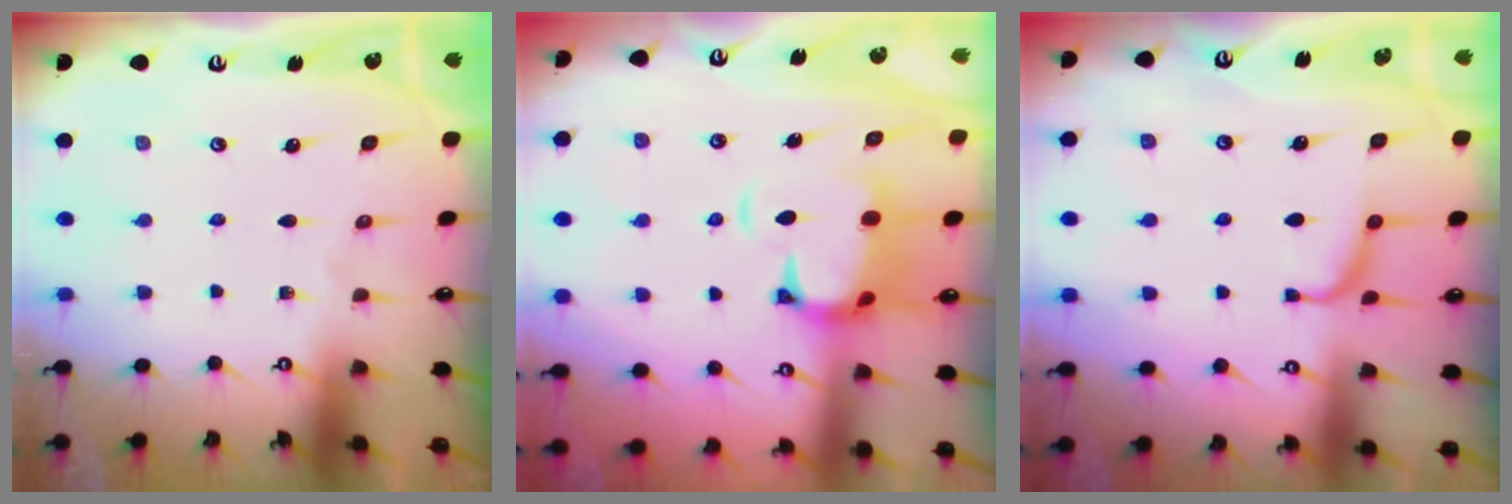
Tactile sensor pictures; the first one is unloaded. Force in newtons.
{"total": 4.6, "press": 4.4, "slide": 1.6}
{"total": 1.4, "press": 1.4, "slide": 0.3}